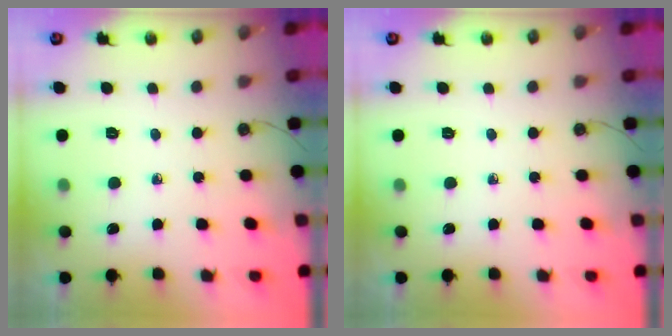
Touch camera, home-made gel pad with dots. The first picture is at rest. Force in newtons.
{"total": 0.0}